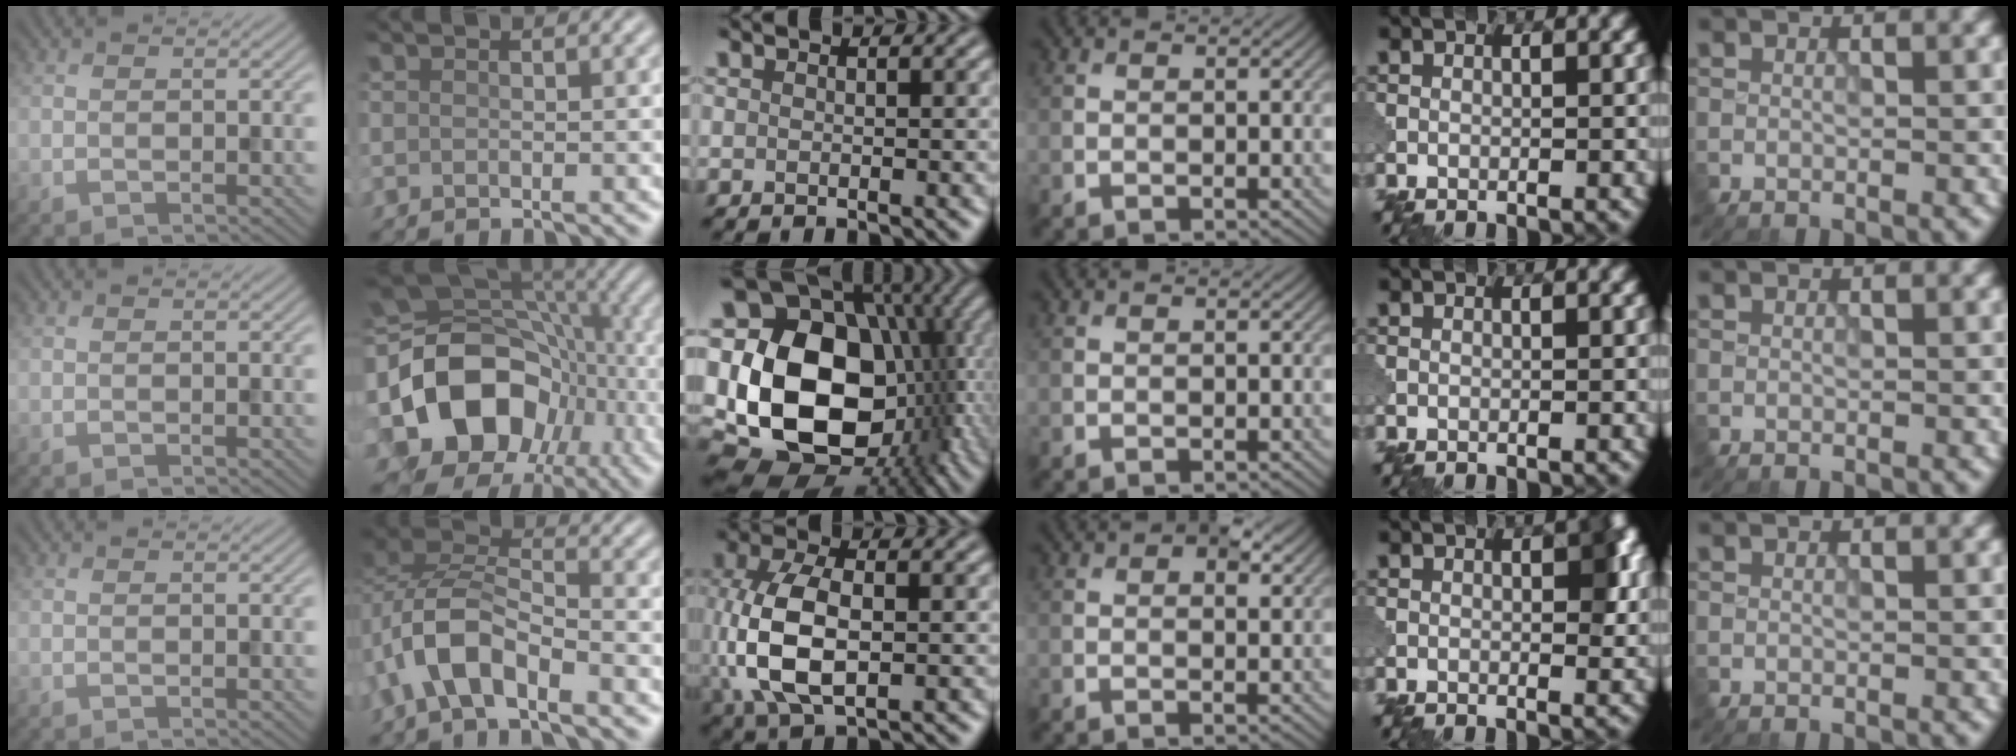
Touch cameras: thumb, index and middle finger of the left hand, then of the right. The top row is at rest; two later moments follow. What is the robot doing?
{"motion": "disassemble", "object": "puzzle pieces"}